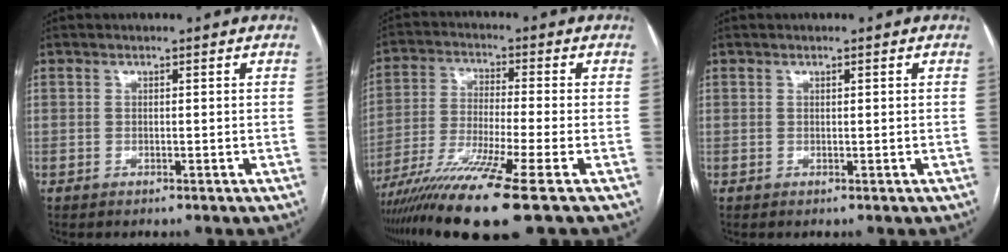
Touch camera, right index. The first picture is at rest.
{"total": 13.1, "force": [-8.6, -1.5, 9.7], "torque": [-0.188, -0.035, -0.155]}
{"total": 0.5, "force": [0.3, 0.1, 0.4], "torque": [-0.006, 0.000, 0.004]}